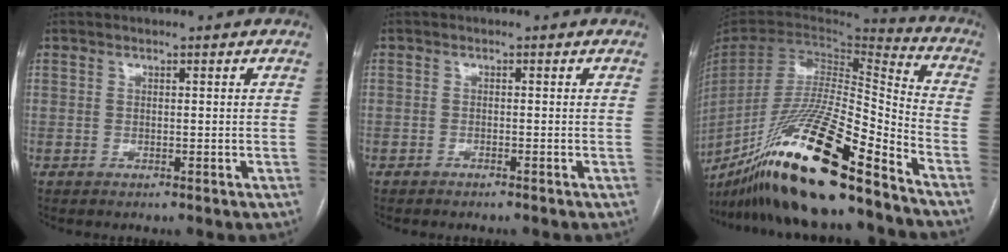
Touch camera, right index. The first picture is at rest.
{"total": 0.8, "force": [-0.7, 0.0, 0.3], "torque": [-0.007, 0.000, -0.011]}
{"total": 27.1, "force": [-19.2, 1.8, 19.1], "torque": [-0.354, -0.050, -0.346]}